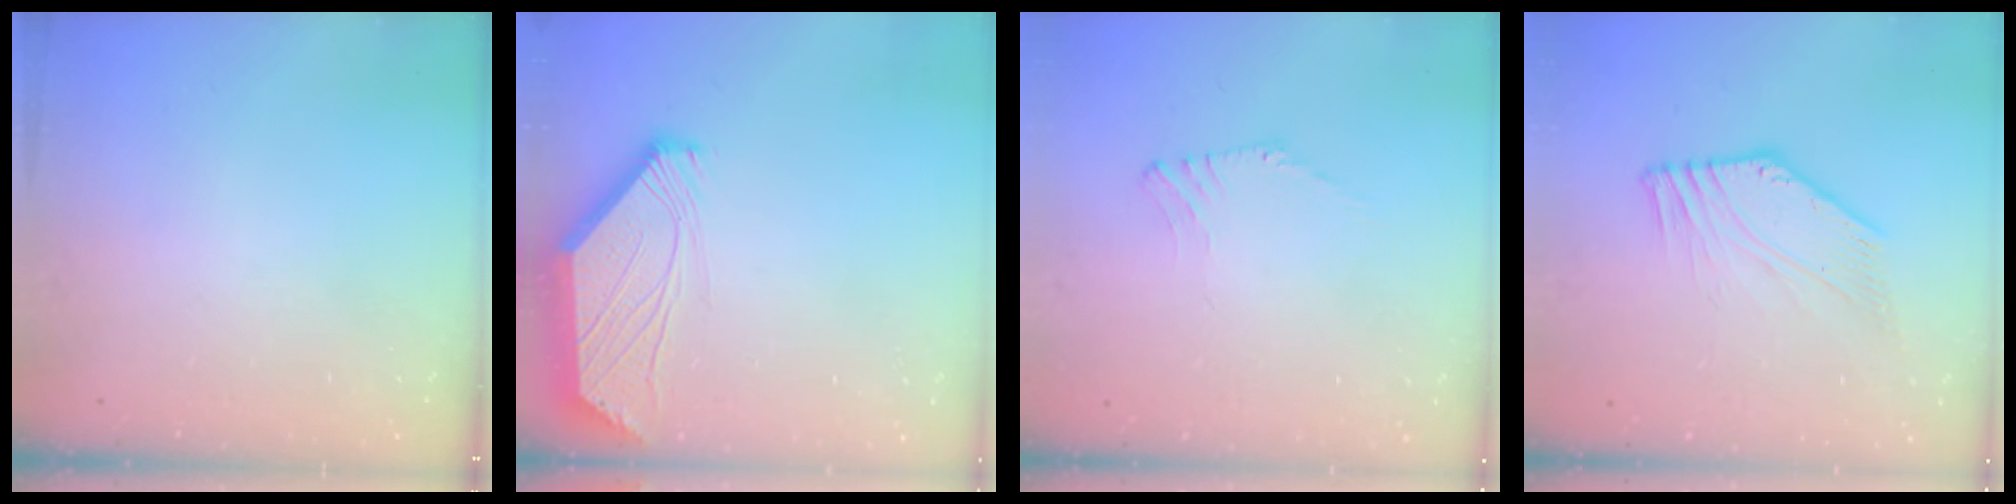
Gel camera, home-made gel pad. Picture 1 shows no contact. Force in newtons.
{"total": 2.5, "press": 2.4, "slide": 0.6}
{"total": 1.2, "press": 1.0, "slide": 0.7}
{"total": 3.0, "press": 2.8, "slide": 1.0}